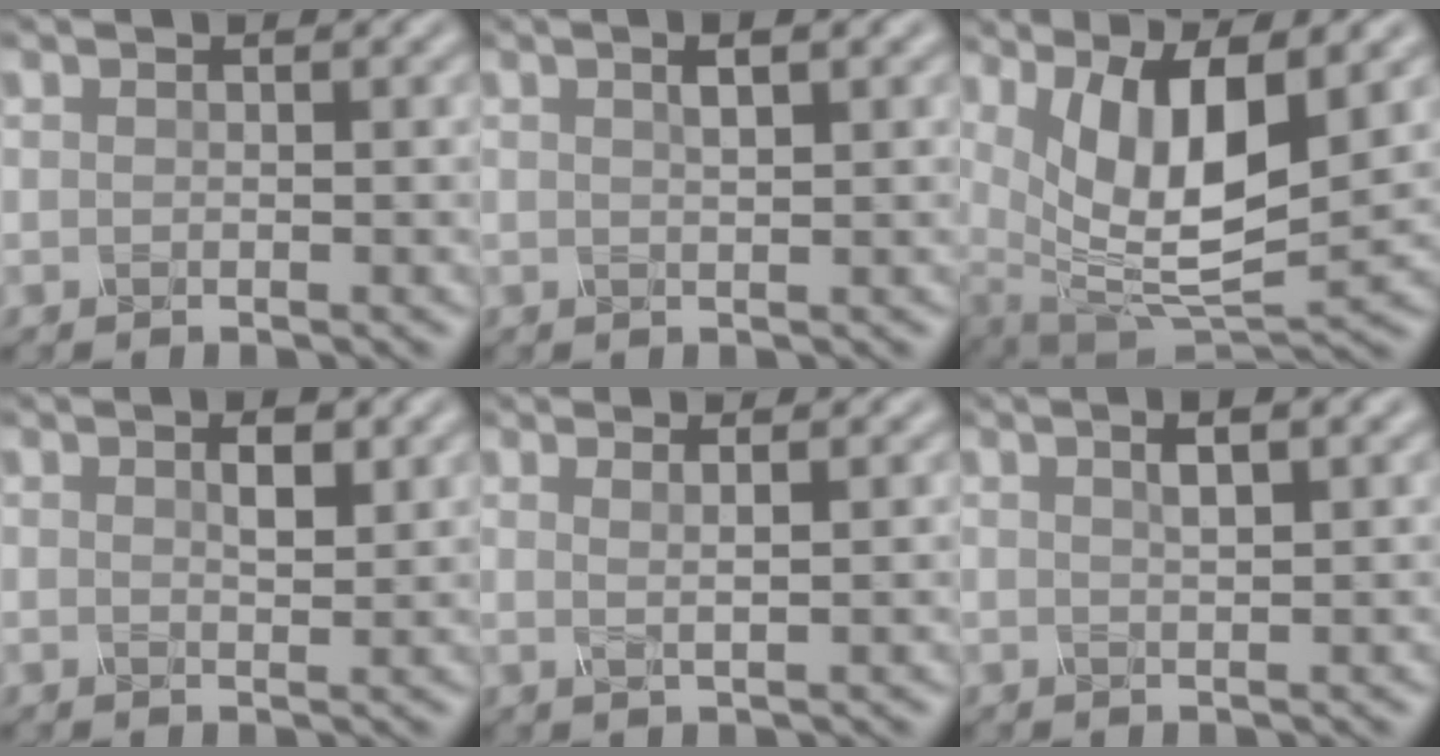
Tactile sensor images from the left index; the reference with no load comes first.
{"total": 2.1, "force": [0.8, 0.6, 1.8], "torque": [-0.019, 0.004, 0.014]}
{"total": 10.8, "force": [3.3, 4.0, 9.5], "torque": [-0.176, -0.011, 0.070]}
{"total": 1.5, "force": [0.6, 0.4, 1.4], "torque": [-0.026, 0.000, 0.020]}
{"total": 2.1, "force": [0.9, 0.6, 1.8], "torque": [-0.026, 0.004, 0.005]}
{"total": 2.4, "force": [0.9, 0.6, 2.1], "torque": [-0.028, 0.006, 0.019]}